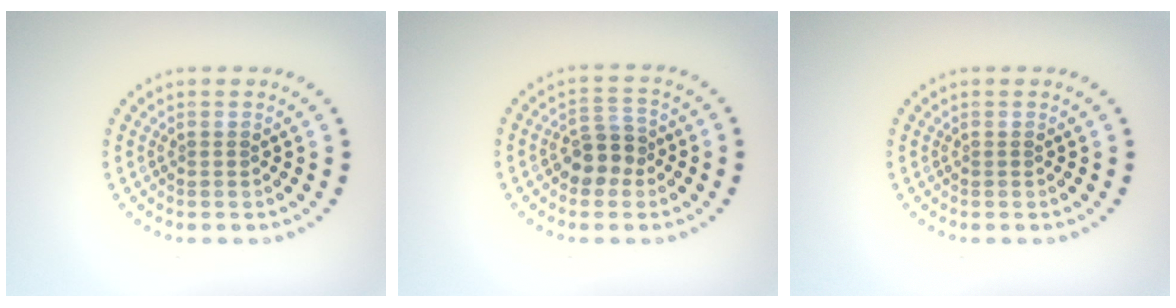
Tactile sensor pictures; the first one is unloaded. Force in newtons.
{"total": 3.4, "press": 3.2, "slide": 1.1}
{"total": 0.0}